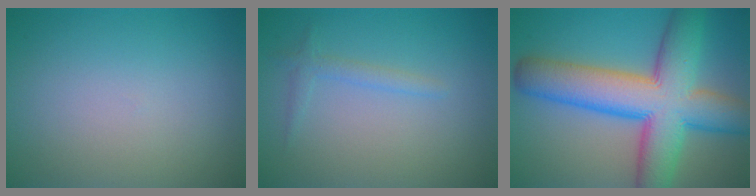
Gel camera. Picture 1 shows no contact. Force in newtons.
{"total": 1.3, "press": 1.3, "slide": 0.1}
{"total": 12.2, "press": 12.2, "slide": 0.4}